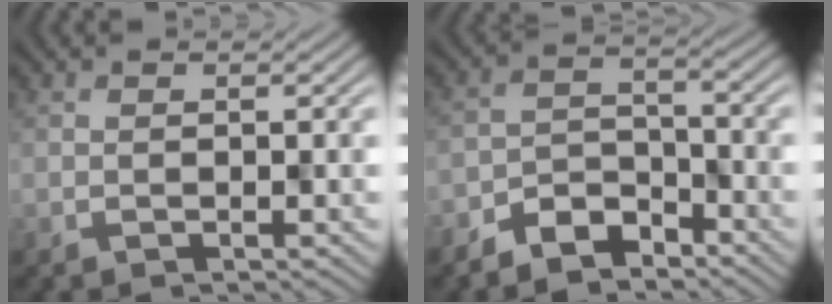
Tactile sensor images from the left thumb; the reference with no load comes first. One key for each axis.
{"total": 5.4, "fx": -4.3, "fy": 2.5, "fz": 2.1, "tx": -0.036, "ty": -0.003, "tz": -0.093}